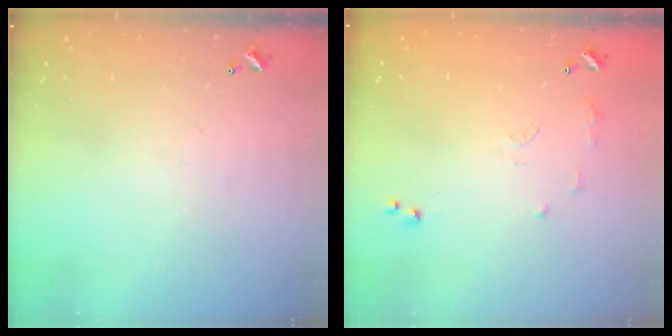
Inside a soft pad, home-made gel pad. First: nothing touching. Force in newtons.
{"total": 8.3, "press": 8.3, "slide": 0.8}